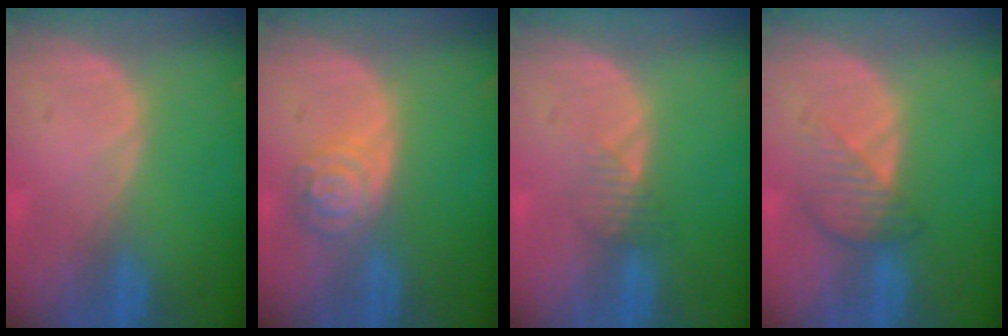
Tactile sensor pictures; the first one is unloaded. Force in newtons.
{"total": 5.2, "press": 4.6, "slide": 2.4}
{"total": 2.1, "press": 2.1, "slide": 0.2}
{"total": 4.3, "press": 3.8, "slide": 1.9}